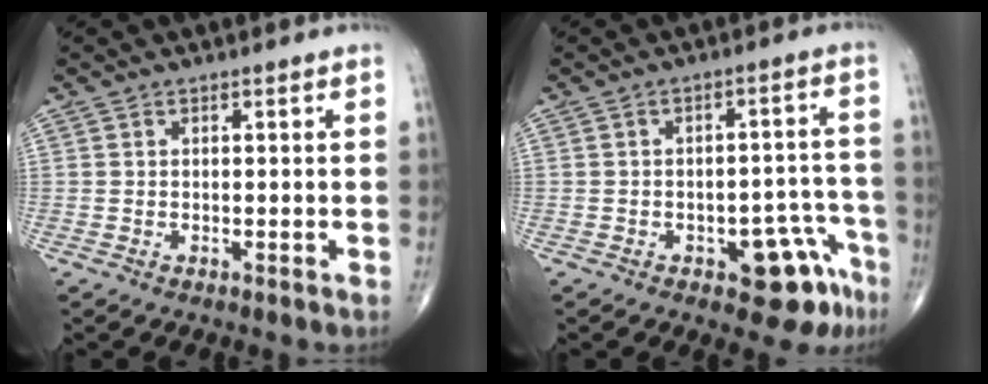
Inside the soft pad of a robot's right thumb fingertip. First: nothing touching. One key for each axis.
{"total": 9.7, "fx": -5.2, "fy": 4.6, "fz": 6.8, "tx": -0.044, "ty": 0.042, "tz": -0.058}